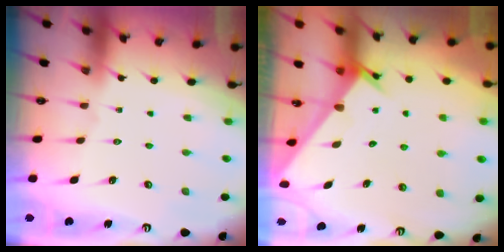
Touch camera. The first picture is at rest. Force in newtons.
{"total": 2.4, "press": 2.4, "slide": 0.1}